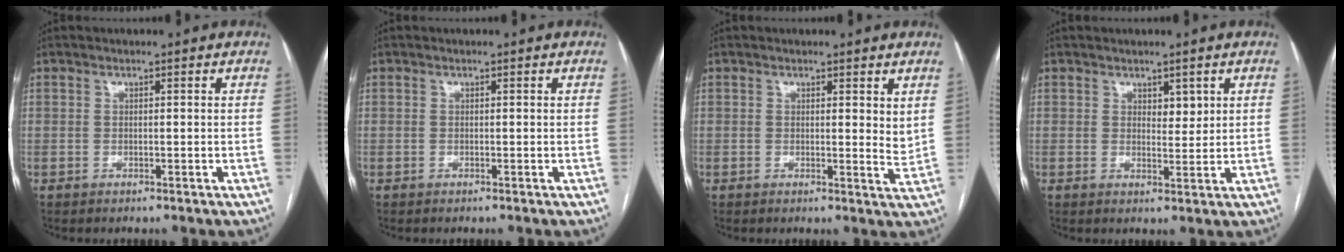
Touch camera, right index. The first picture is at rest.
{"total": 0.0}
{"total": 2.7, "force": [1.6, 0.8, 1.9], "torque": [-0.025, -0.015, 0.017]}
{"total": 2.3, "force": [1.3, 1.2, 1.5], "torque": [-0.019, -0.004, 0.024]}